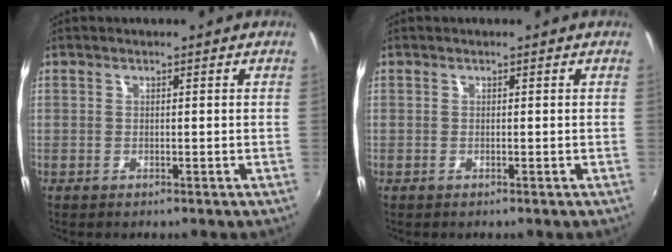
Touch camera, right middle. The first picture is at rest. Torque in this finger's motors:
{"motor_torque": [0.01, -0.02, 0.00, 0.00]}